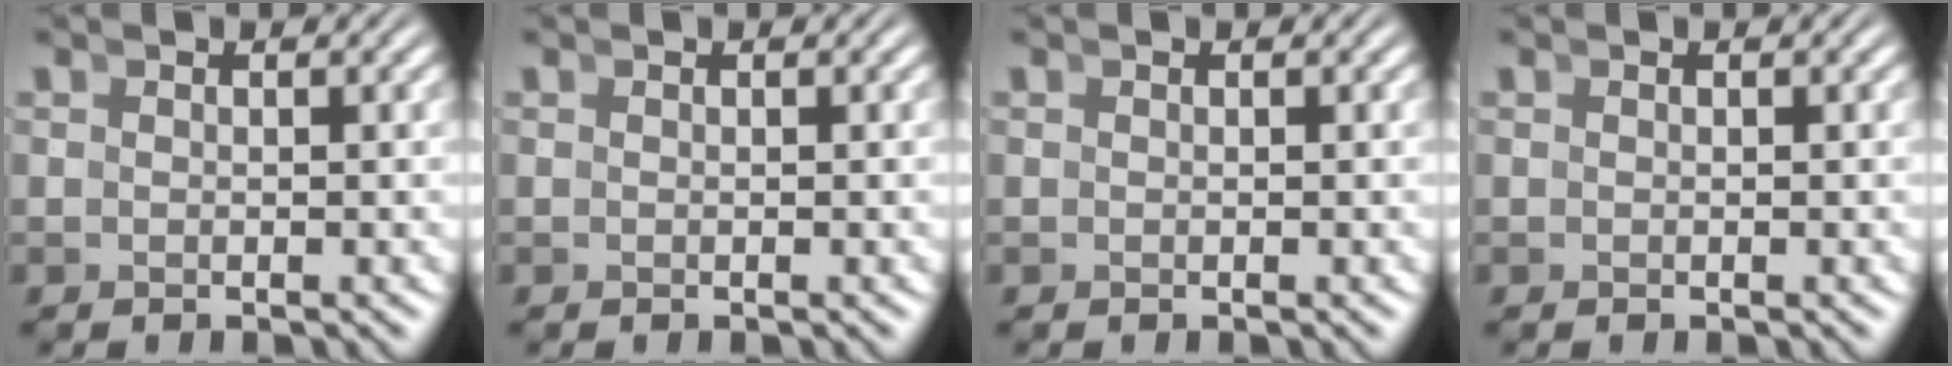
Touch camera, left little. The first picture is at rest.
{"total": 0.0}
{"total": 0.0}
{"total": 0.0}